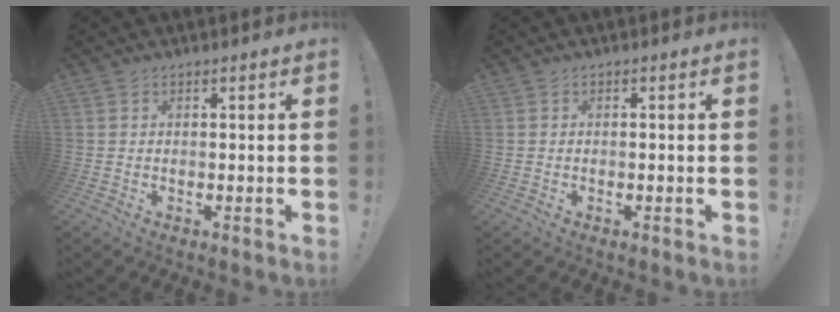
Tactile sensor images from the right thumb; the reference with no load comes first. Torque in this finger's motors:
{"motor_torque": [0.13, -0.02, 0.39, -0.12, 0.02]}